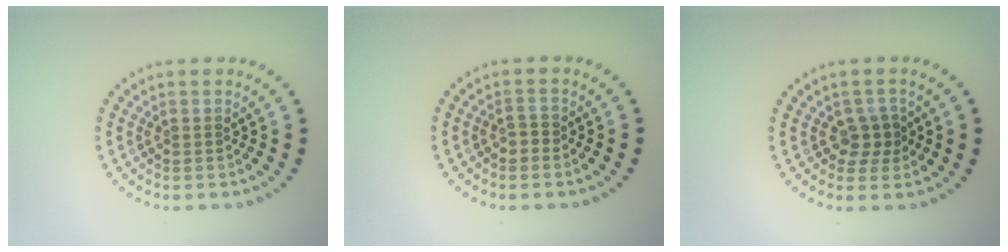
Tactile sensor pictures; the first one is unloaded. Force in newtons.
{"total": 1.0, "press": 1.0, "slide": 0.4}
{"total": 2.2, "press": 2.0, "slide": 0.9}